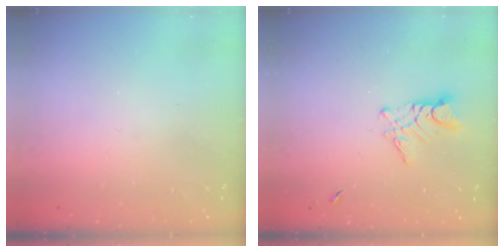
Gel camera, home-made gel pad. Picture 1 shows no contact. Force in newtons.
{"total": 6.1, "press": 6.1, "slide": 0.5}